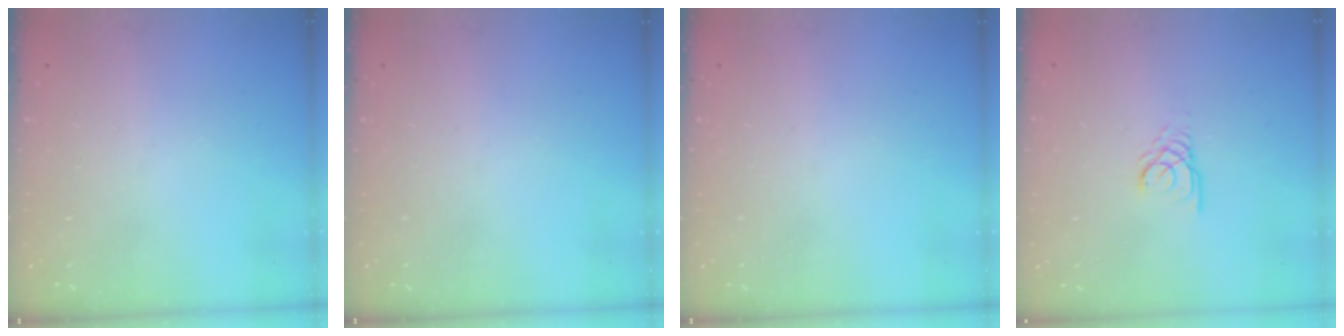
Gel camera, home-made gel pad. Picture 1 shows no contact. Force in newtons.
{"total": 0.0}
{"total": 0.0}
{"total": 2.4, "press": 2.4, "slide": 0.1}